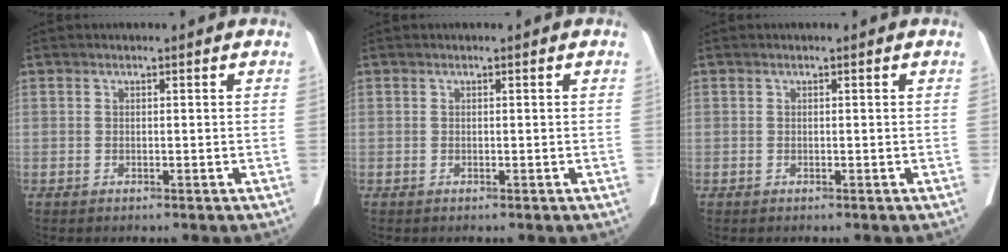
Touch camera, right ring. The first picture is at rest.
{"total": 0.0}
{"total": 0.0}